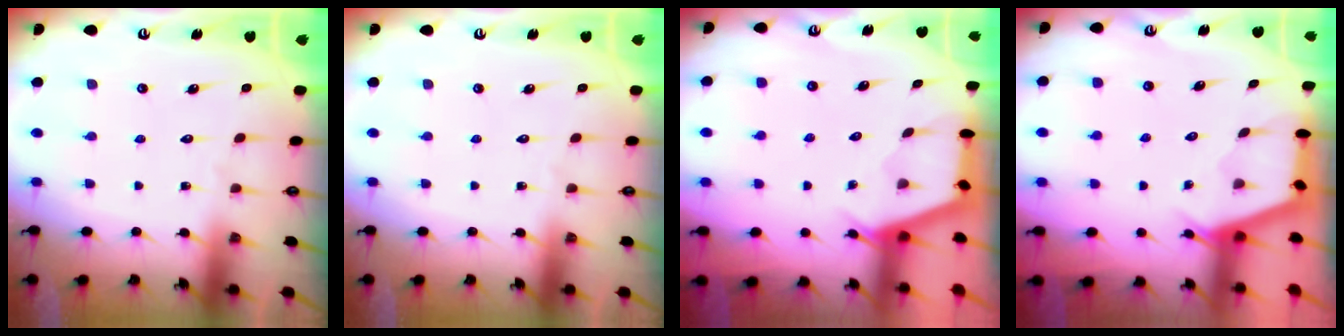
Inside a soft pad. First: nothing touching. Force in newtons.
{"total": 0.0}
{"total": 2.9, "press": 2.9, "slide": 0.3}
{"total": 2.9, "press": 2.9, "slide": 0.3}